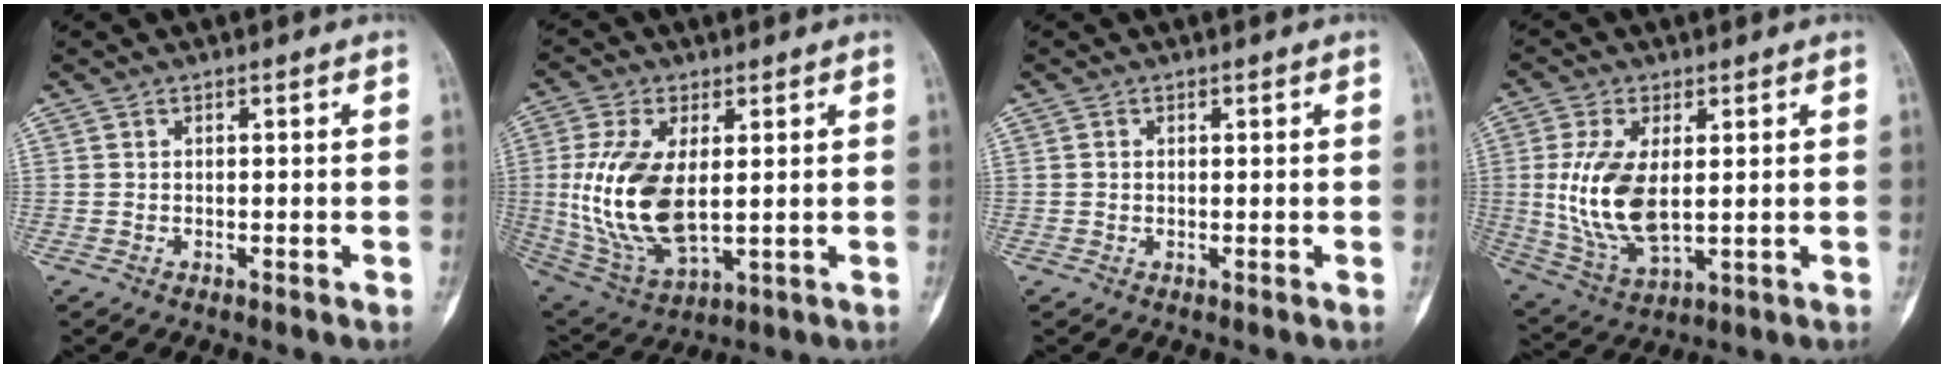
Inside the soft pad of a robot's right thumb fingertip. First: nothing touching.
{"total": 16.1, "force": [1.3, 8.4, 13.7], "torque": [-0.284, -0.010, 0.039]}
{"total": 0.5, "force": [0.1, 0.4, 0.3], "torque": [0.001, 0.002, -0.001]}
{"total": 13.0, "force": [1.2, 6.9, 11.0], "torque": [-0.223, -0.008, 0.035]}